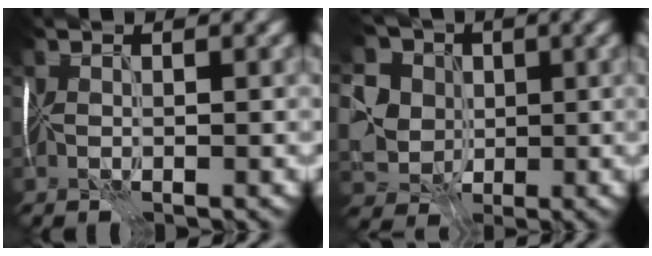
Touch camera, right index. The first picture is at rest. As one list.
[{"total": 6.3, "force": [0.6, 5.3, 3.2], "torque": [-0.072, 0.014, -0.003]}]